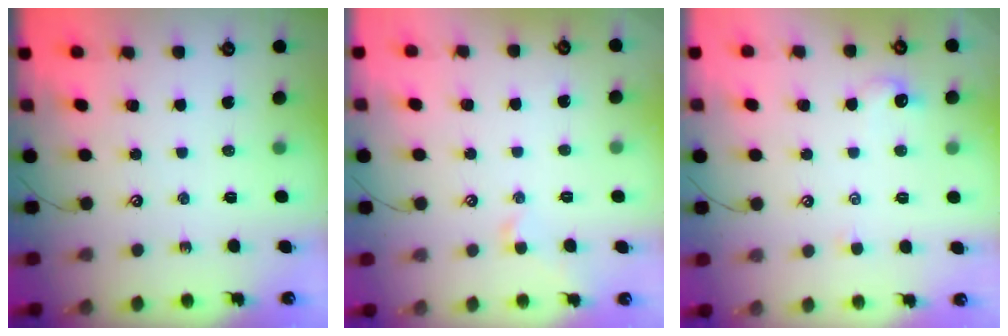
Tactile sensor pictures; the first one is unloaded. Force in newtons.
{"total": 0.5, "press": 0.2, "slide": 0.5}
{"total": 1.6, "press": 1.5, "slide": 0.4}